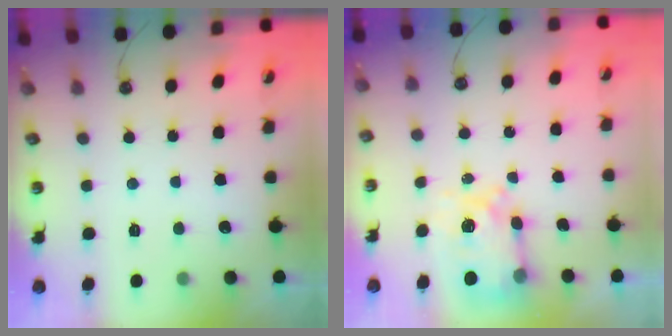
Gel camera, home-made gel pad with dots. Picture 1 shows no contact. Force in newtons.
{"total": 7.9, "press": 7.8, "slide": 0.7}